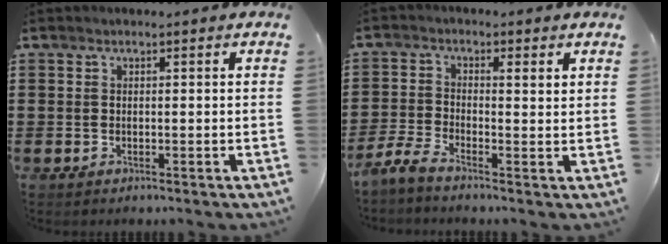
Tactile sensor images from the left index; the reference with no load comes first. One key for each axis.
{"total": 2.8, "fx": -1.0, "fy": 0.2, "fz": 2.6, "tx": -0.061, "ty": -0.012, "tz": -0.028}